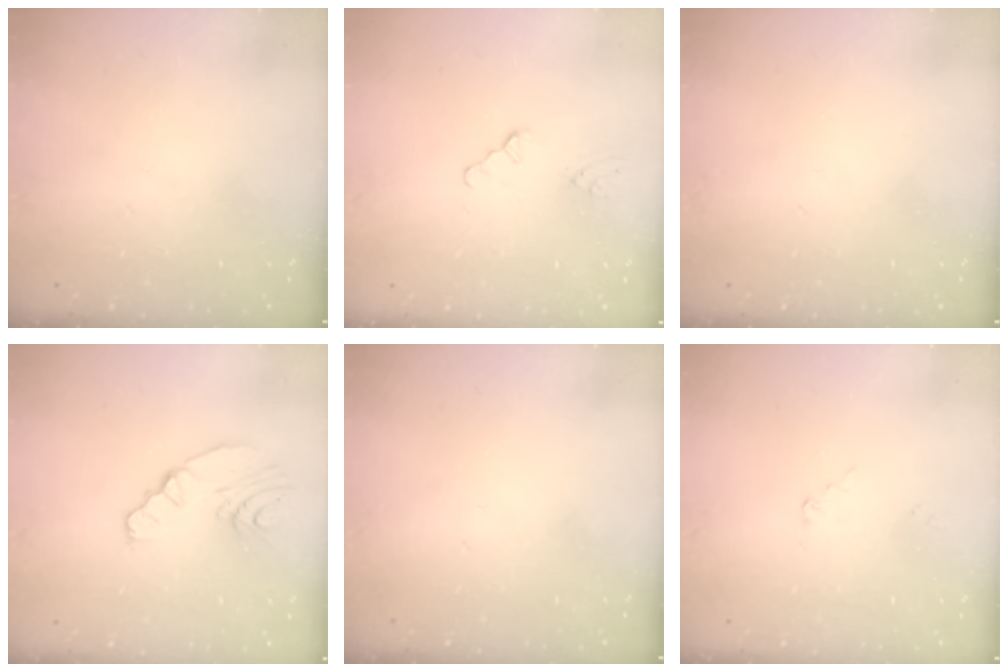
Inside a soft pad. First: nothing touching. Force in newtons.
{"total": 0.0}
{"total": 0.0}
{"total": 7.3, "press": 5.9, "slide": 4.4}
{"total": 0.0}
{"total": 2.4, "press": 2.4, "slide": 0.3}